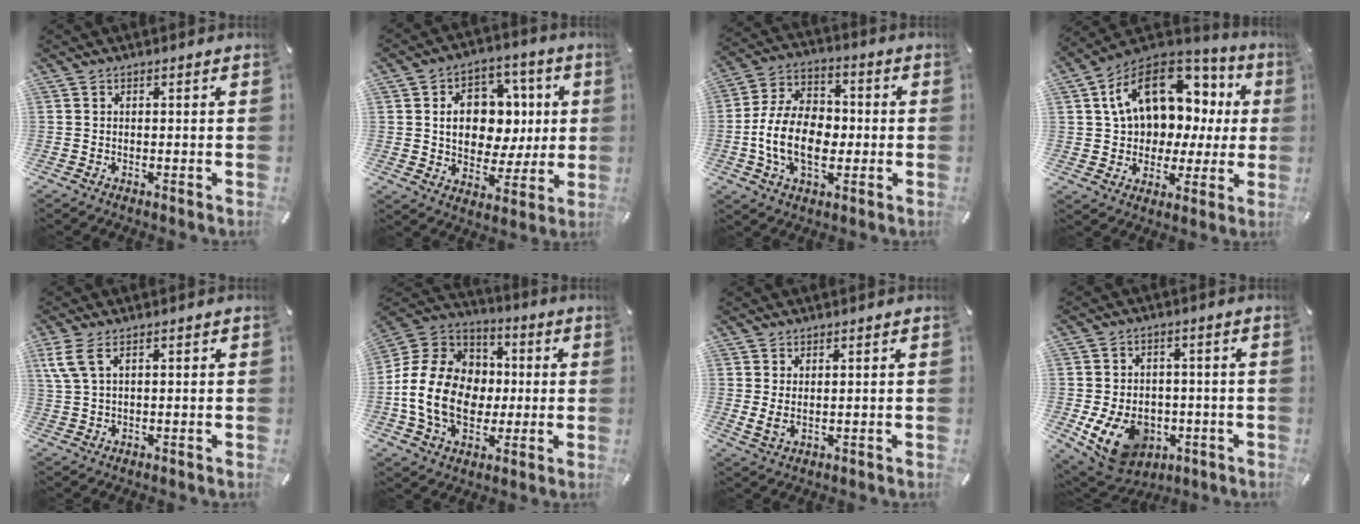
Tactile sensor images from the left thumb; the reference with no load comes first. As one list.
[{"total": 12.6, "force": [1.7, 10.4, 6.9], "torque": [-0.100, 0.002, 0.040]}, {"total": 14.3, "force": [-2.6, 9.8, 10.1], "torque": [-0.217, 0.011, -0.048]}, {"total": 17.5, "force": [6.7, 11.9, 10.9], "torque": [-0.187, -0.029, 0.121]}, {"total": 5.0, "force": [2.2, 2.3, 3.8], "torque": [-0.095, -0.004, 0.037]}, {"total": 18.7, "force": [-2.1, 15.3, 10.5], "torque": [-0.233, 0.025, -0.035]}, {"total": 3.0, "force": [1.5, 1.1, 2.3], "torque": [-0.062, -0.011, 0.026]}, {"total": 12.5, "force": [-4.3, 9.6, 6.9], "torque": [-0.136, 0.016, -0.073]}]